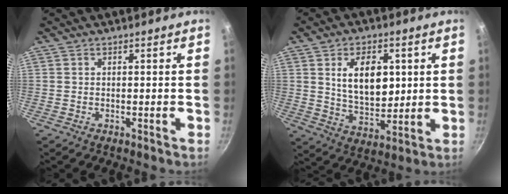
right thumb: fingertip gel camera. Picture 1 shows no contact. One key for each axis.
{"total": 12.2, "fx": 2.9, "fy": 7.7, "fz": 9.0, "tx": -0.118, "ty": -0.020, "tz": 0.058}